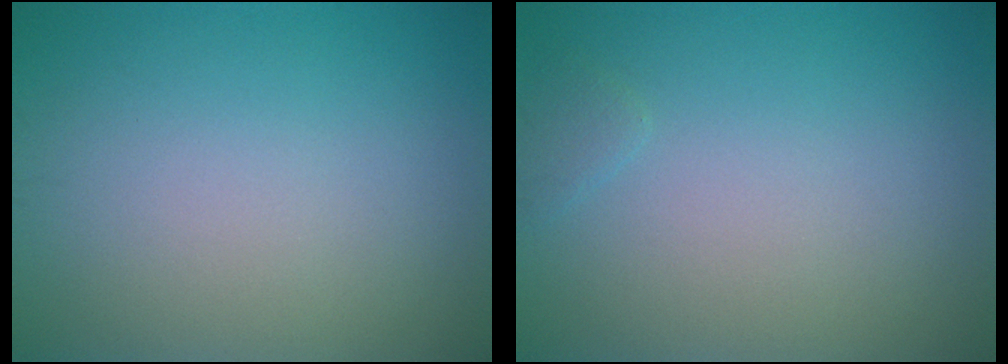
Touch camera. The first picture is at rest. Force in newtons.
{"total": 0.6, "press": 0.6, "slide": 0.1}